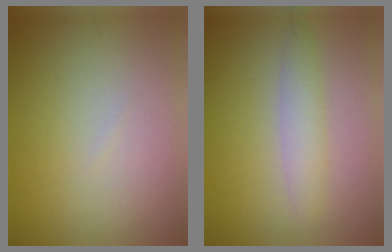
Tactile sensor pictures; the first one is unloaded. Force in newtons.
{"total": 2.2, "press": 2.2, "slide": 0.0}